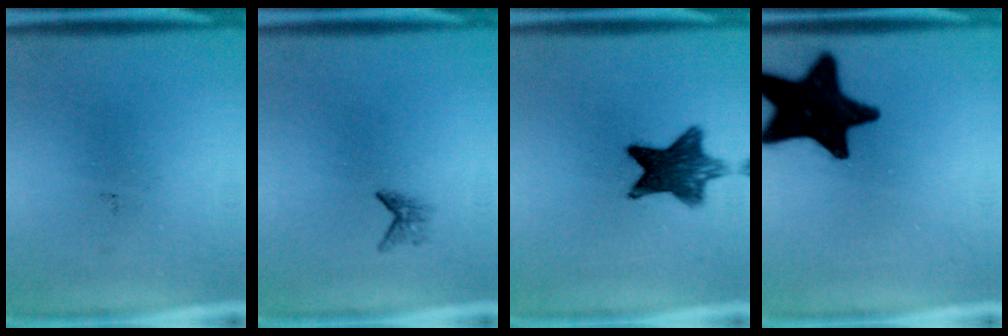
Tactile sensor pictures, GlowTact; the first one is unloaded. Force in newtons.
{"total": 1.2}
{"total": 9.9}
{"total": 19.6}